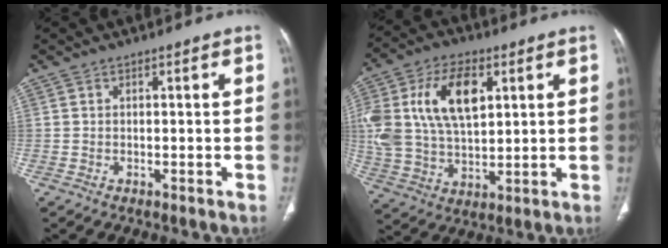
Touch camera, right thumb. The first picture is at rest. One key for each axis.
{"total": 19.0, "fx": 5.4, "fy": 11.0, "fz": 14.5, "tx": -0.282, "ty": -0.006, "tz": 0.102}